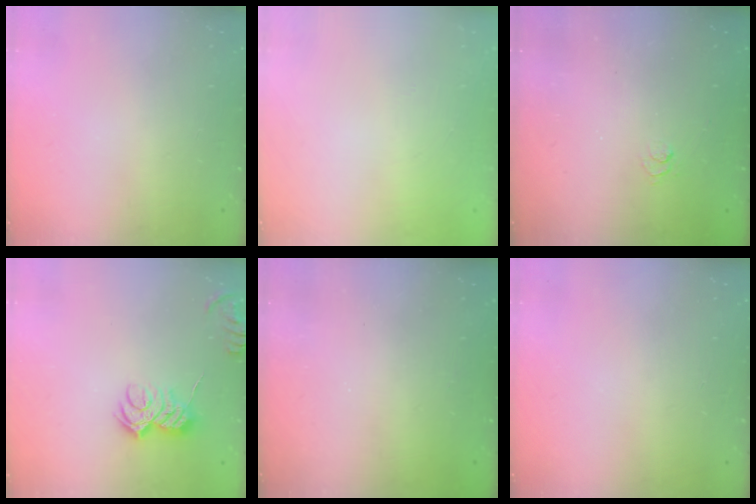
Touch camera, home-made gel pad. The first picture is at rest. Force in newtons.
{"total": 2.7, "press": 2.6, "slide": 0.8}
{"total": 2.7, "press": 2.2, "slide": 1.5}
{"total": 8.3, "press": 8.2, "slide": 0.8}
{"total": 2.2, "press": 2.1, "slide": 0.7}
{"total": 0.0}